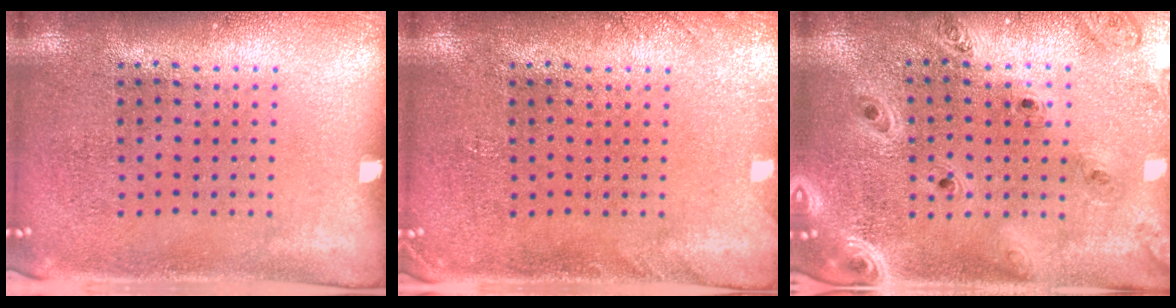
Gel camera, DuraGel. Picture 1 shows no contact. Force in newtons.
{"total": 1.1, "press": 1.1, "slide": 0.1}
{"total": 1.3, "press": 1.3, "slide": 0.2}